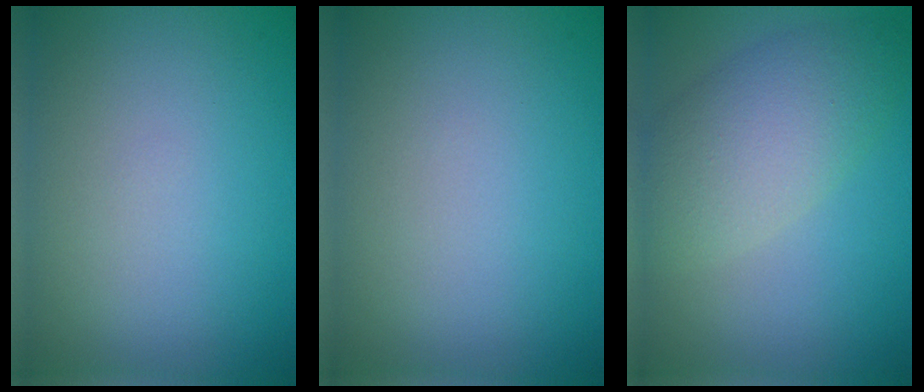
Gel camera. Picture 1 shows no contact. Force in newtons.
{"total": 0.0}
{"total": 5.7, "press": 5.7, "slide": 0.3}